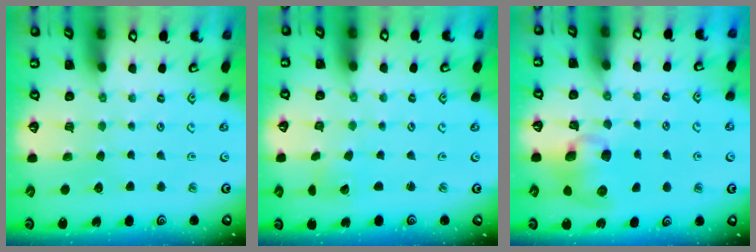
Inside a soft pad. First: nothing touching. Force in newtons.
{"total": 1.8, "press": 1.7, "slide": 0.3}
{"total": 9.9, "press": 9.8, "slide": 1.1}